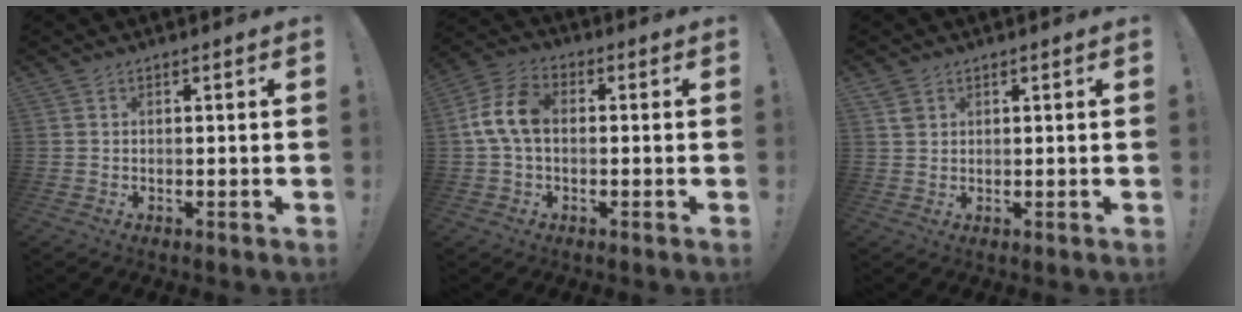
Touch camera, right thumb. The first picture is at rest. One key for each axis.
{"total": 10.2, "fx": 0.3, "fy": 6.5, "fz": 7.9, "tx": -0.148, "ty": 0.013, "tz": 0.012}
{"total": 2.3, "fx": 1.5, "fy": 1.6, "fz": 0.9, "tx": -0.010, "ty": -0.005, "tz": 0.028}